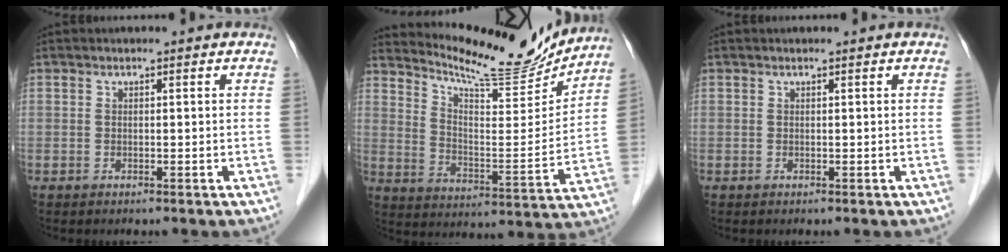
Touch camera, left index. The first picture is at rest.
{"total": 15.3, "force": [14.8, 1.3, 3.7], "torque": [-0.073, -0.040, 0.222]}
{"total": 0.0}